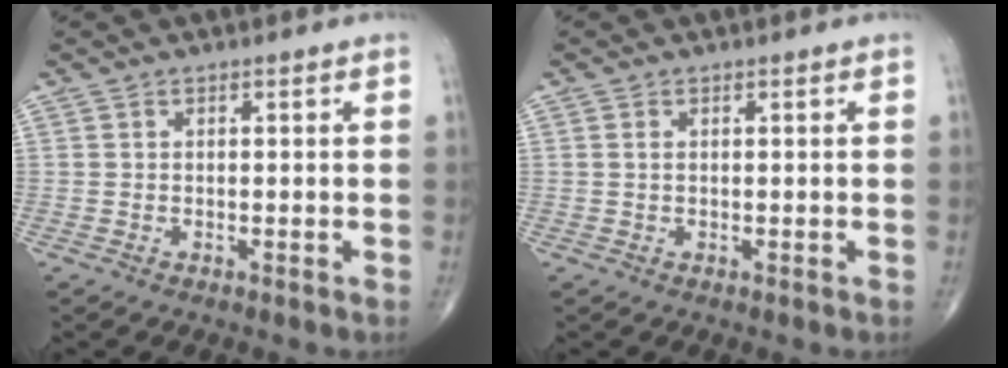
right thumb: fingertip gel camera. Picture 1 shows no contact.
{"total": 0.6, "force": [0.1, 0.3, 0.5], "torque": [-0.011, 0.006, 0.003]}